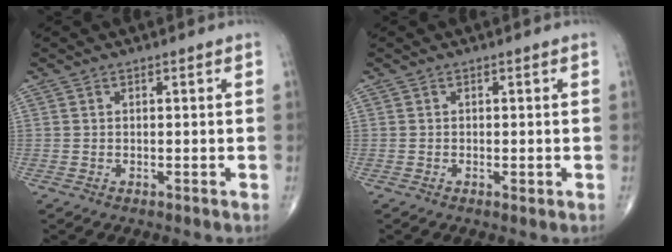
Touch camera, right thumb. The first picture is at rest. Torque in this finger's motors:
{"motor_torque": [2.69, 1.81, -0.07, -0.18, 0.03]}